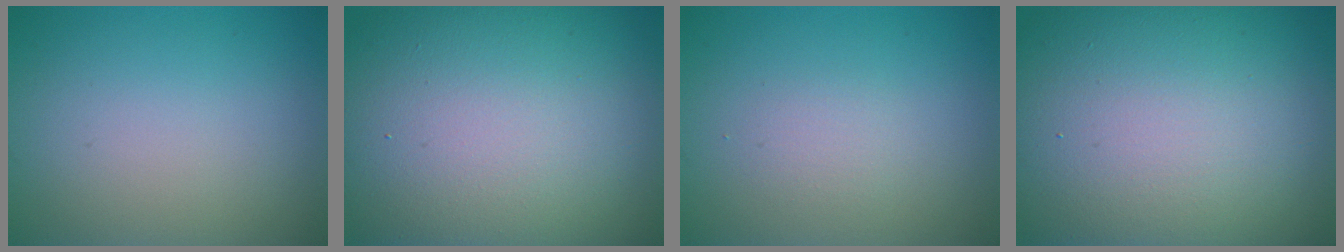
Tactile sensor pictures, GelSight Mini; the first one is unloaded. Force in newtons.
{"total": 19.4, "press": 19.4, "slide": 0.9}
{"total": 1.1, "press": 1.1, "slide": 0.1}
{"total": 20.3, "press": 20.3, "slide": 1.1}